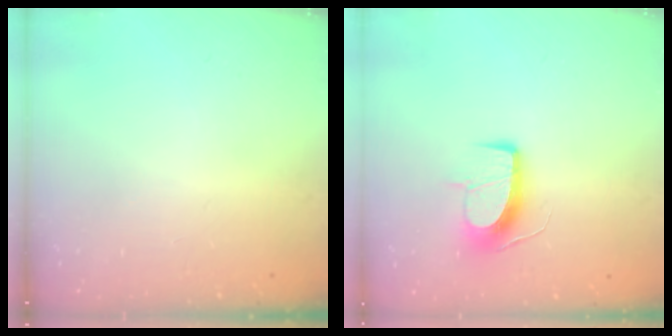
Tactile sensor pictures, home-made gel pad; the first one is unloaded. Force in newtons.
{"total": 10.1, "press": 10.1, "slide": 0.2}